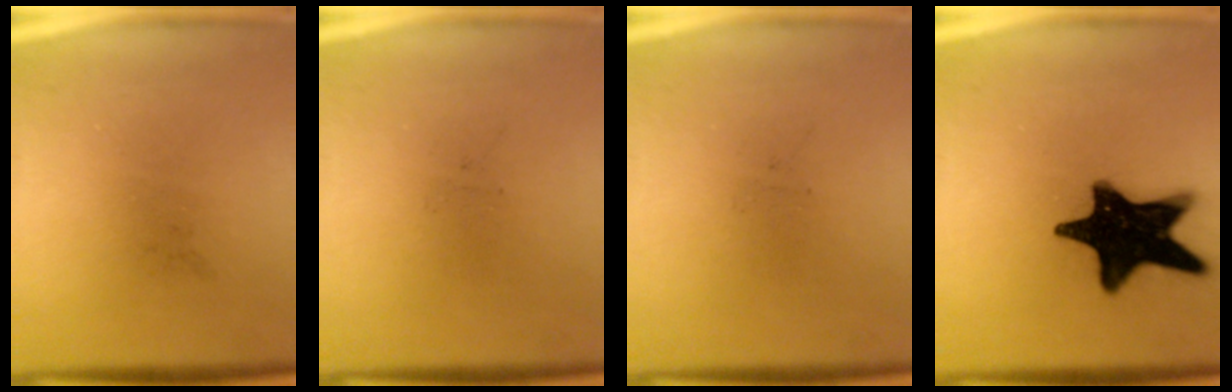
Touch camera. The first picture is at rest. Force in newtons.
{"total": 0.0}
{"total": 0.0}
{"total": 19.7}